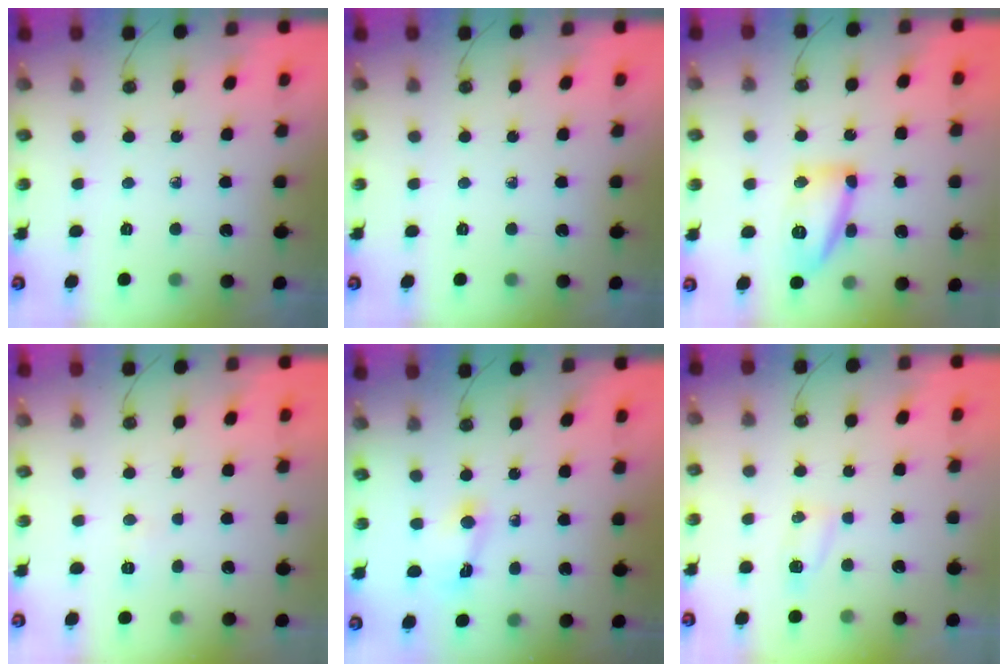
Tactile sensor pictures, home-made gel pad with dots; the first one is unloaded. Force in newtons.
{"total": 0.0}
{"total": 13.2, "press": 13.1, "slide": 1.3}
{"total": 8.5, "press": 5.0, "slide": 6.9}
{"total": 2.4, "press": 2.4, "slide": 0.3}
{"total": 4.9, "press": 4.9, "slide": 0.5}